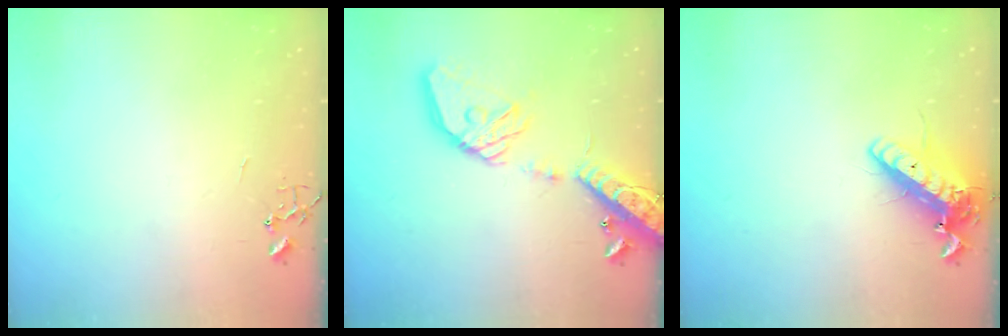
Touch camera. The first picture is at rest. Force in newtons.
{"total": 21.3, "press": 20.9, "slide": 3.7}
{"total": 14.8, "press": 14.5, "slide": 2.9}